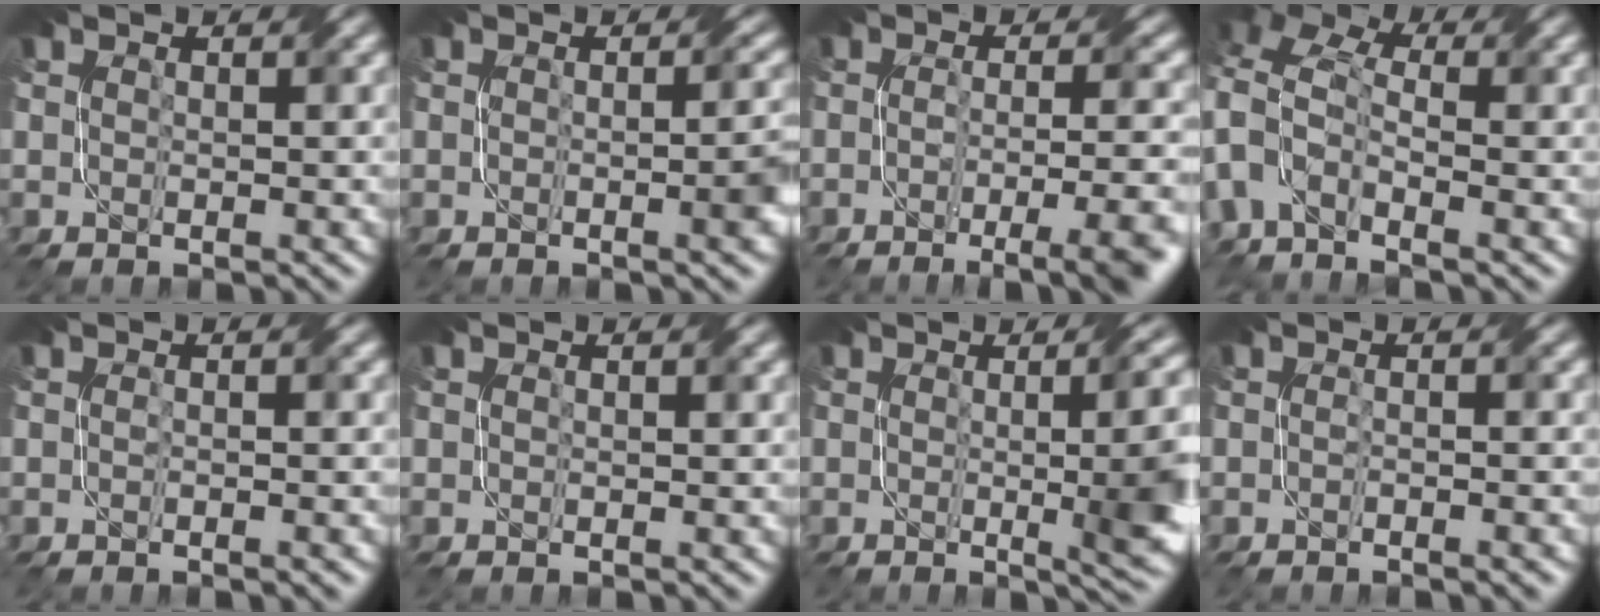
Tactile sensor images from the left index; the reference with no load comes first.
{"total": 3.0, "force": [-0.5, 0.9, 2.8], "torque": [-0.029, 0.001, -0.006]}
{"total": 7.6, "force": [-3.1, 2.0, 6.6], "torque": [-0.070, -0.006, -0.041]}
{"total": 7.2, "force": [-1.9, 4.5, 5.3], "torque": [-0.130, 0.008, -0.051]}
{"total": 1.2, "force": [-0.5, 0.3, 1.0], "torque": [-0.009, -0.004, -0.012]}
{"total": 0.0}
{"total": 11.9, "force": [0.2, 4.7, 10.9], "torque": [-0.080, 0.010, 0.000]}
{"total": 1.6, "force": [-0.9, 0.3, 1.3], "torque": [-0.012, -0.003, -0.018]}